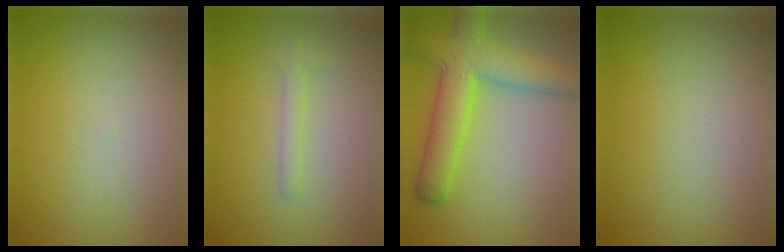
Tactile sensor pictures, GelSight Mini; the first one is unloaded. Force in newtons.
{"total": 1.3, "press": 1.3, "slide": 0.1}
{"total": 7.3, "press": 7.3, "slide": 0.2}
{"total": 0.0}